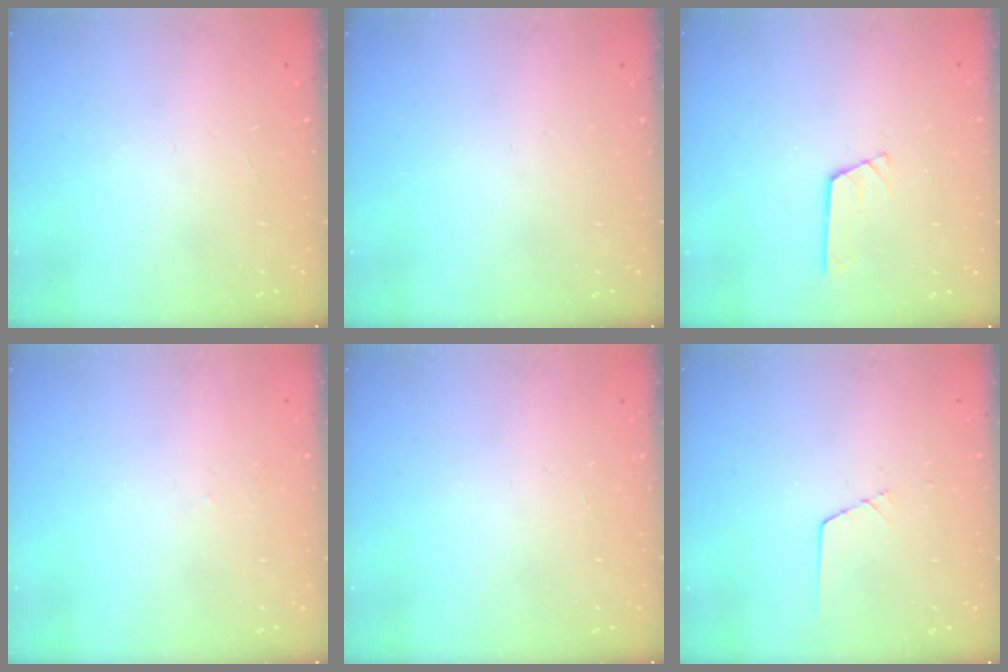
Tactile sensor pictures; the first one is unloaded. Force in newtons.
{"total": 0.0}
{"total": 2.7, "press": 2.7, "slide": 0.3}
{"total": 2.7, "press": 2.7, "slide": 0.4}
{"total": 0.0}
{"total": 1.3, "press": 1.3, "slide": 0.2}